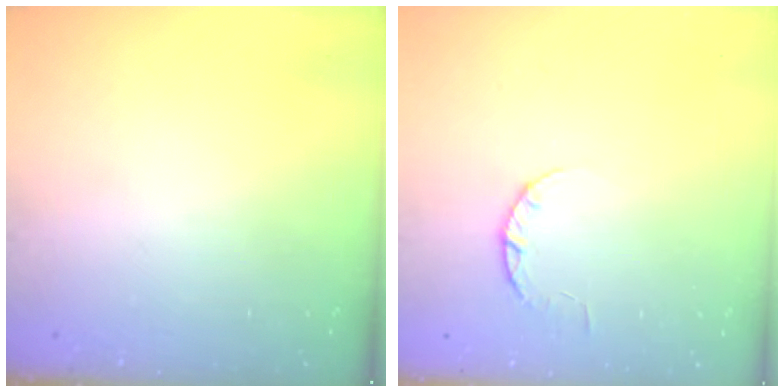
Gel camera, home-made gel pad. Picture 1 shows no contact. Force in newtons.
{"total": 3.3, "press": 3.3, "slide": 0.5}